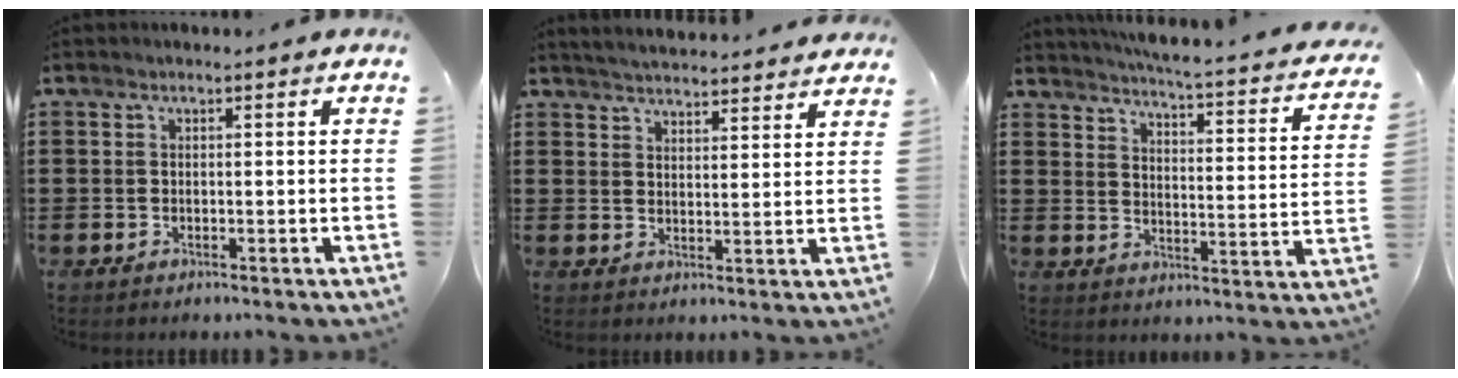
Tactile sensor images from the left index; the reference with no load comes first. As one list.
[{"total": 3.7, "force": [3.7, -0.4, 0.2], "torque": [-0.017, -0.021, 0.066]}, {"total": 3.7, "force": [3.3, -0.5, 1.7], "torque": [-0.045, -0.039, 0.043]}]